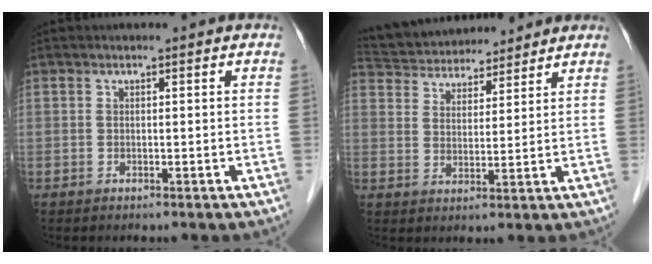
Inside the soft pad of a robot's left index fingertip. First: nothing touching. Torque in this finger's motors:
{"motor_torque": [-0.51, -0.92, 0.11, 0.01]}